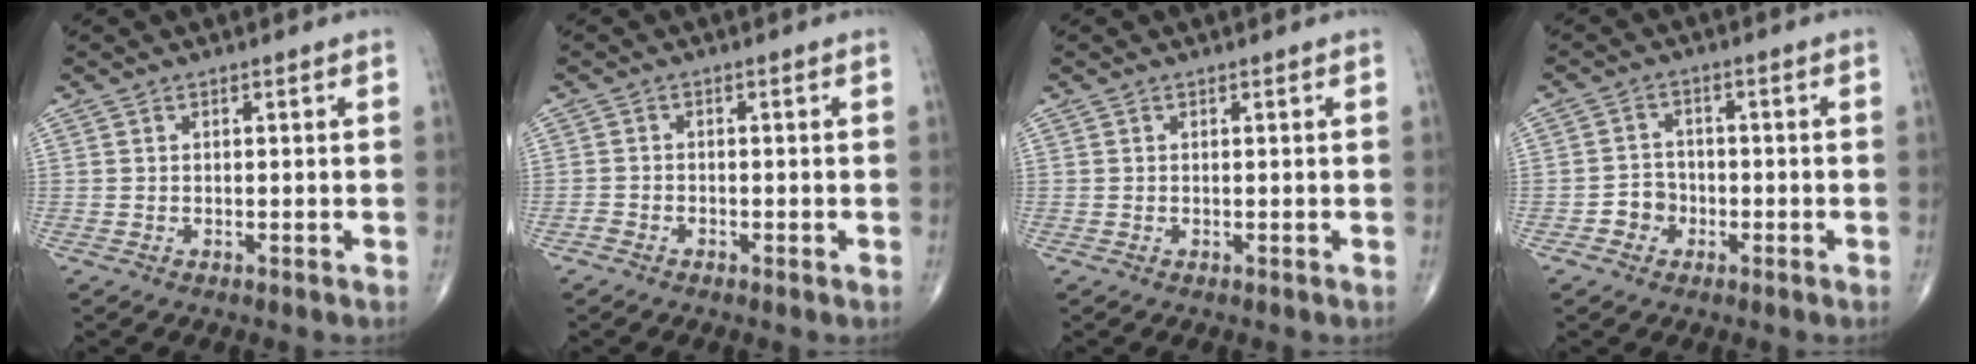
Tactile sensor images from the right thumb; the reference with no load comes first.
{"total": 1.3, "force": [-0.9, 0.8, 0.3], "torque": [-0.010, 0.002, -0.023]}
{"total": 0.0}
{"total": 3.8, "force": [-1.6, 3.3, 1.0], "torque": [0.004, 0.016, -0.034]}